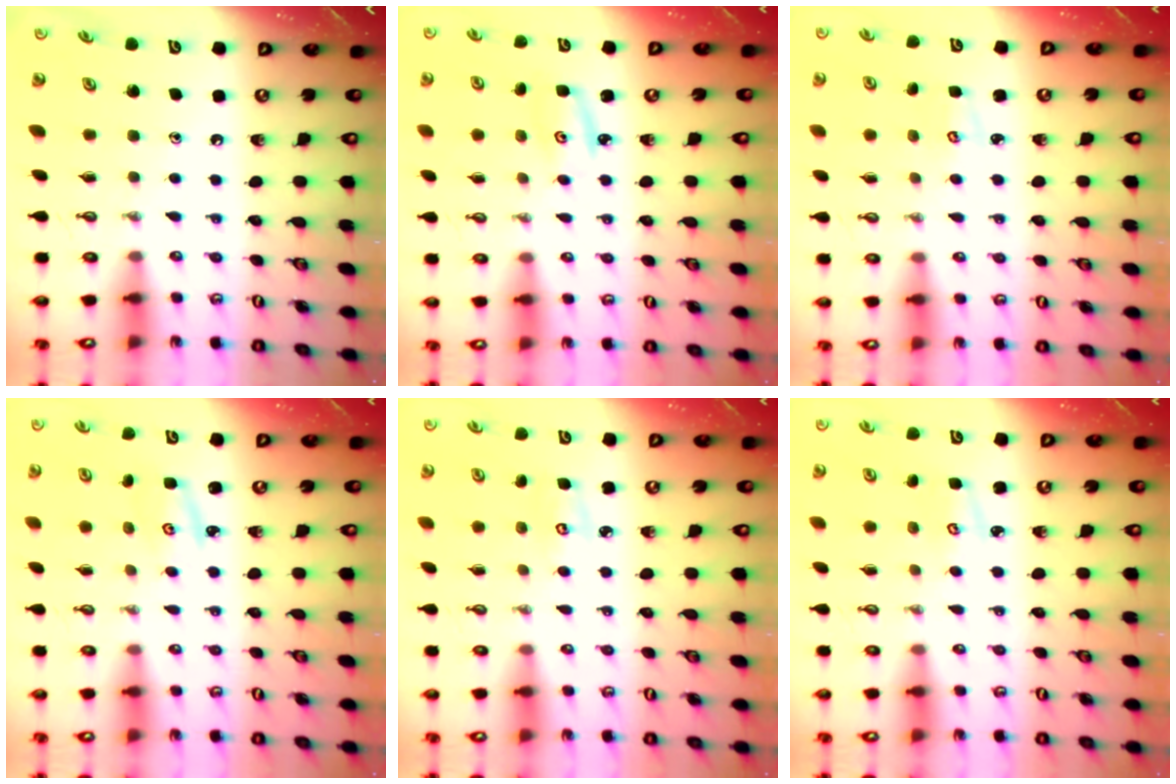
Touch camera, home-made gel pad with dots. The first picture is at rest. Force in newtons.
{"total": 2.8, "press": 2.8, "slide": 0.3}
{"total": 2.6, "press": 2.6, "slide": 0.3}
{"total": 2.3, "press": 2.3, "slide": 0.3}
{"total": 4.8, "press": 4.8, "slide": 0.6}
{"total": 3.2, "press": 3.2, "slide": 0.4}